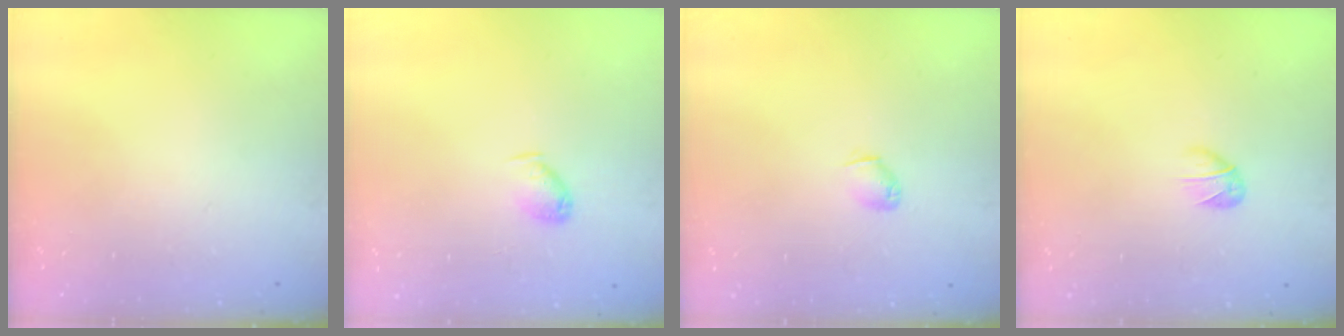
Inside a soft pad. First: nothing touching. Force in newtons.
{"total": 6.0, "press": 5.9, "slide": 0.9}
{"total": 3.3, "press": 3.2, "slide": 0.7}
{"total": 3.4, "press": 3.3, "slide": 0.8}